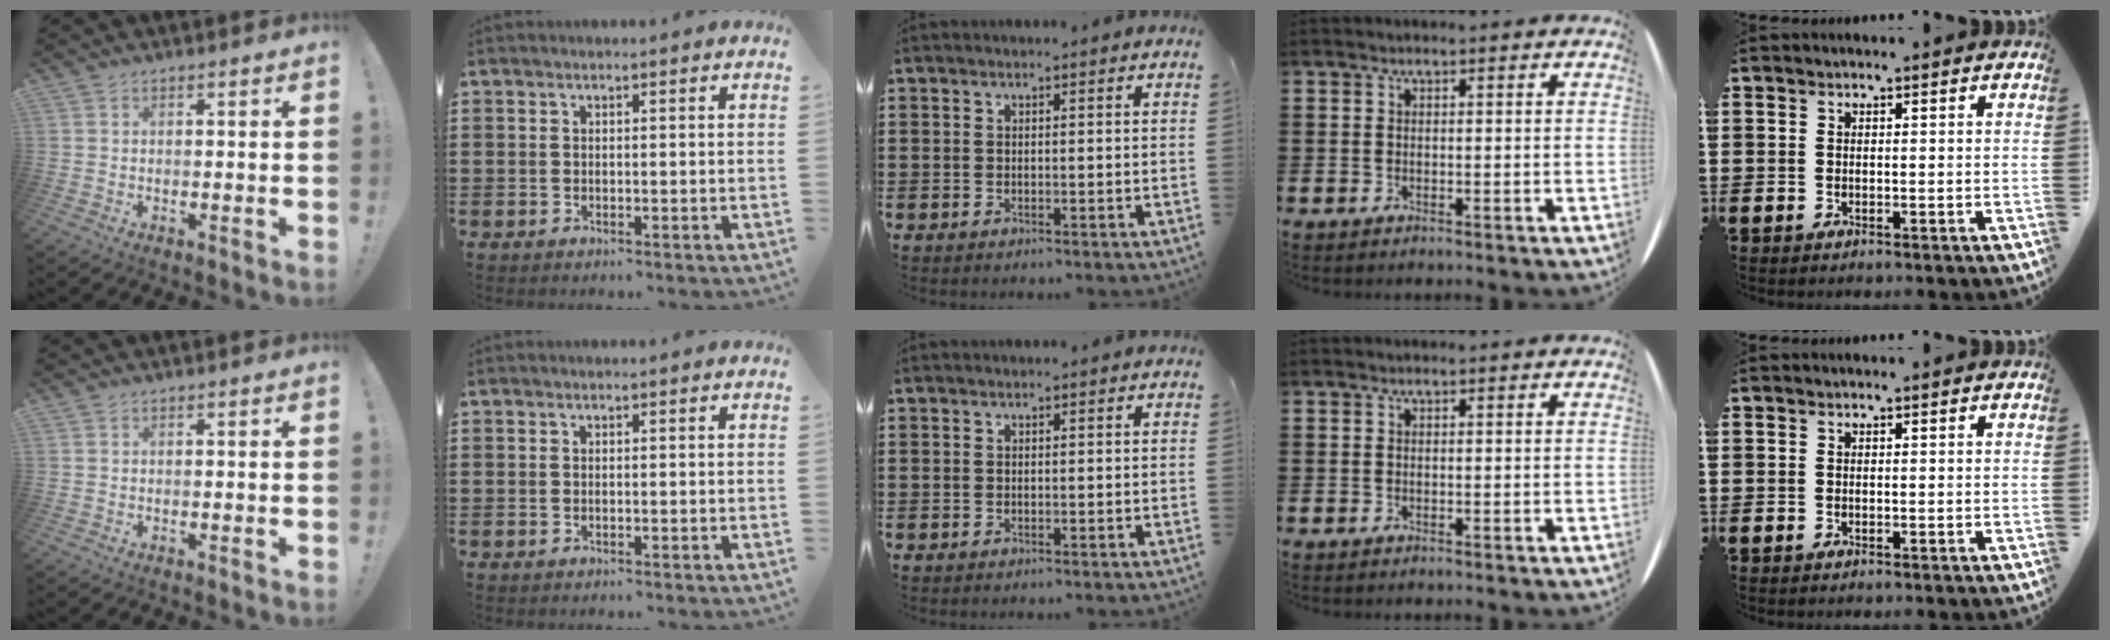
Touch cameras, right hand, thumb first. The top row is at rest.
{}